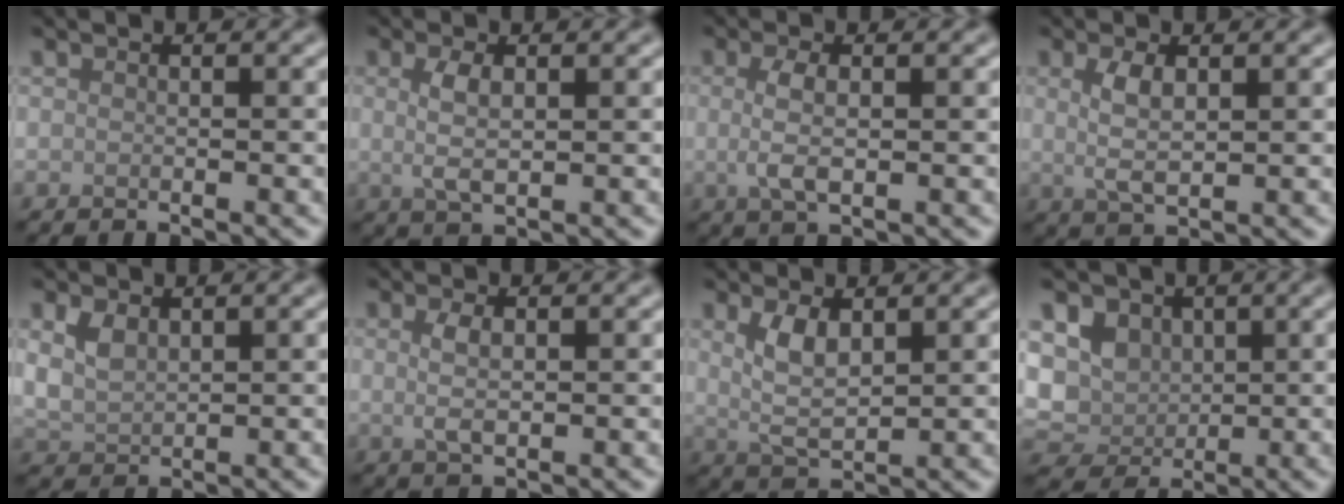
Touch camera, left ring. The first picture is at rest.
{"total": 2.7, "force": [0.4, 1.1, 2.5], "torque": [-0.056, -0.002, 0.008]}
{"total": 2.9, "force": [0.1, 1.0, 2.7], "torque": [-0.059, -0.002, 0.001]}
{"total": 2.9, "force": [0.7, 1.2, 2.6], "torque": [-0.056, -0.001, 0.015]}
{"total": 2.4, "force": [1.1, 1.5, 1.5], "torque": [-0.037, -0.001, 0.027]}
{"total": 2.2, "force": [0.3, 0.8, 2.0], "torque": [-0.044, 0.000, 0.006]}
{"total": 3.4, "force": [1.2, 1.4, 2.8], "torque": [-0.060, -0.004, 0.029]}
{"total": 6.3, "force": [1.1, 5.2, 3.3], "torque": [-0.062, 0.005, 0.009]}